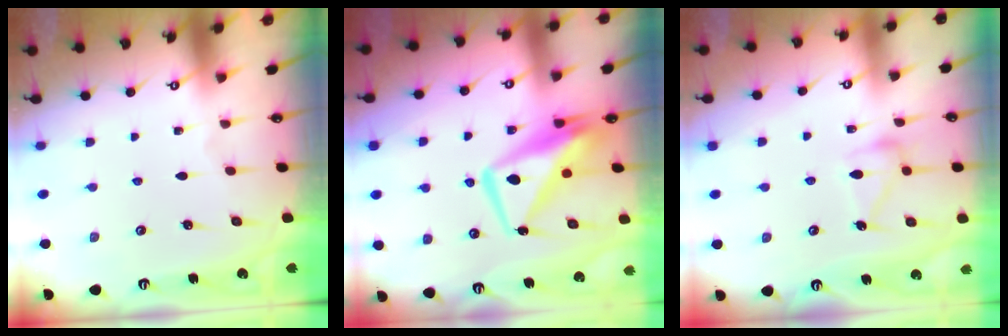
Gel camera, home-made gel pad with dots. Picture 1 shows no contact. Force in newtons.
{"total": 10.5, "press": 10.4, "slide": 1.3}
{"total": 13.9, "press": 13.9, "slide": 0.5}